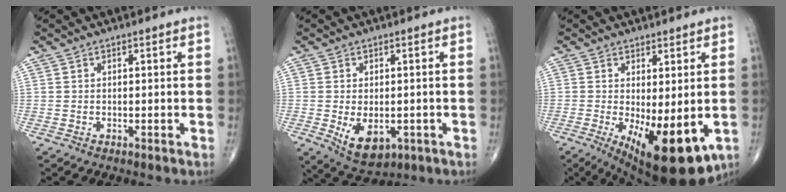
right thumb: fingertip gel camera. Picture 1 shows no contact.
{"total": 7.8, "force": [-2.1, 4.7, 5.9], "torque": [-0.080, -0.008, -0.018]}
{"total": 14.4, "force": [-4.2, 5.3, 12.7], "torque": [-0.176, -0.027, -0.044]}